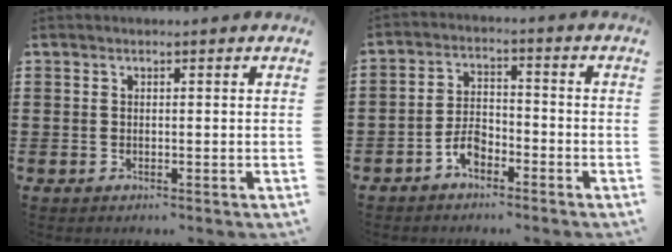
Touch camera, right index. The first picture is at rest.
{"total": 4.5, "force": [-2.7, 2.3, 2.7], "torque": [-0.060, 0.005, -0.055]}